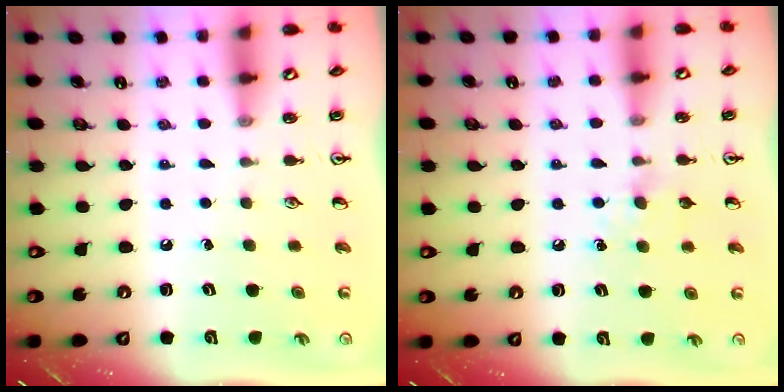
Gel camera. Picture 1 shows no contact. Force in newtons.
{"total": 4.9, "press": 4.8, "slide": 0.7}